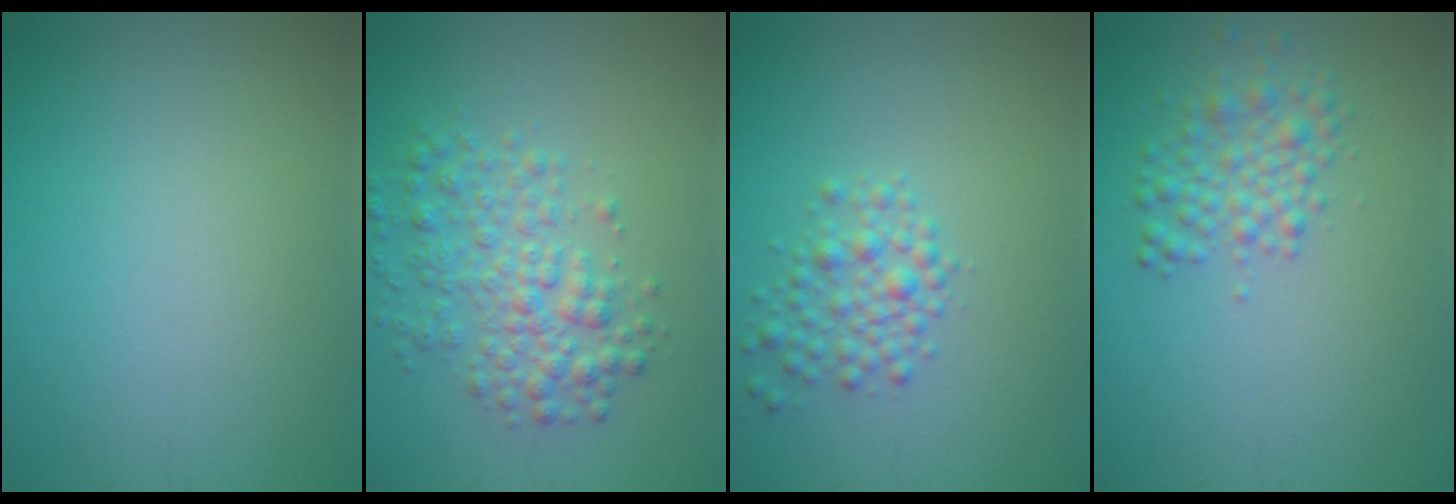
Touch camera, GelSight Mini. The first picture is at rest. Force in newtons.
{"total": 4.2, "press": 4.2, "slide": 0.1}
{"total": 2.4, "press": 2.4, "slide": 0.1}
{"total": 2.9, "press": 2.9, "slide": 0.0}